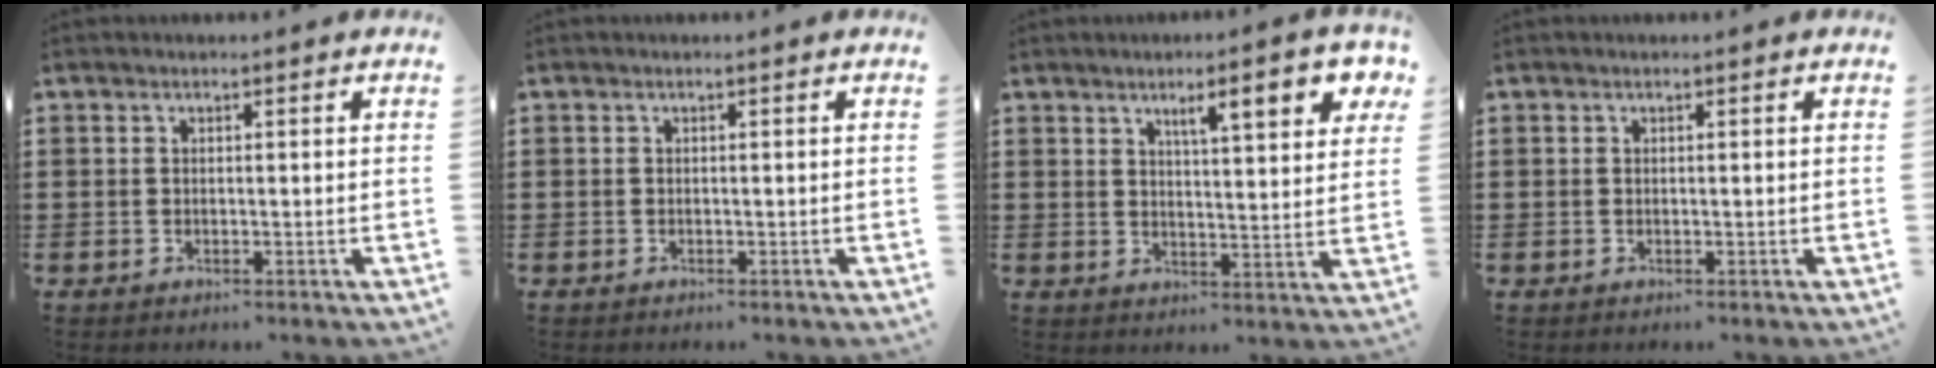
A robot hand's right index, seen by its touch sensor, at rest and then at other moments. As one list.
[{"total": 0.0}, {"total": 7.2, "force": [4.1, 1.6, 5.7], "torque": [-0.096, -0.004, 0.062]}, {"total": 0.0}]